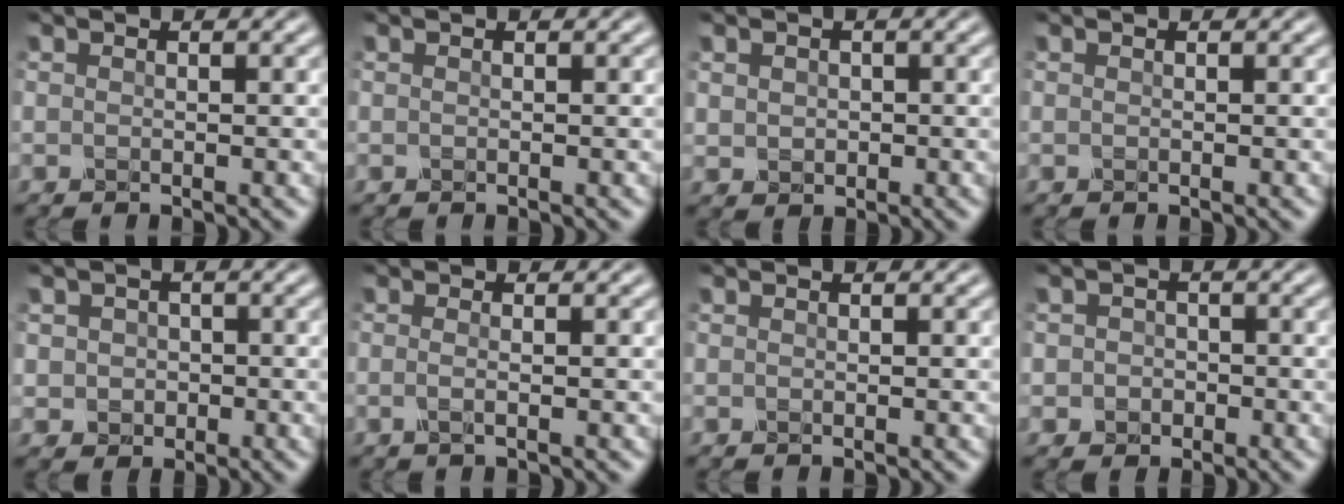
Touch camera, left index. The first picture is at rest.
{"total": 0.0}
{"total": 1.2, "force": [0.2, 1.1, 0.3], "torque": [-0.005, 0.001, 0.002]}
{"total": 0.0}
{"total": 2.1, "force": [0.2, 2.0, 0.6], "torque": [0.005, 0.004, -0.006]}
{"total": 1.6, "force": [0.0, 0.8, 1.4], "torque": [-0.016, -0.002, -0.016]}
{"total": 0.0}
{"total": 1.9, "force": [-0.2, 1.8, 0.3], "torque": [0.015, 0.008, -0.021]}